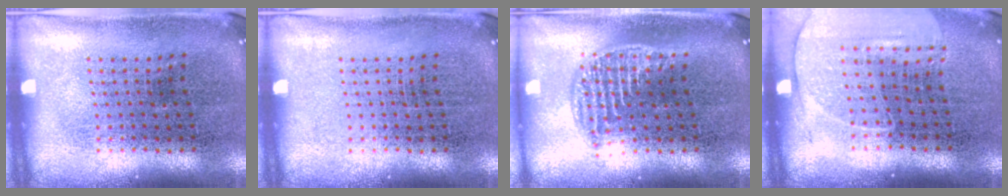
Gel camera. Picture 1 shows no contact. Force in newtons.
{"total": 0.0}
{"total": 1.2, "press": 1.1, "slide": 0.6}
{"total": 1.4, "press": 1.3, "slide": 0.4}